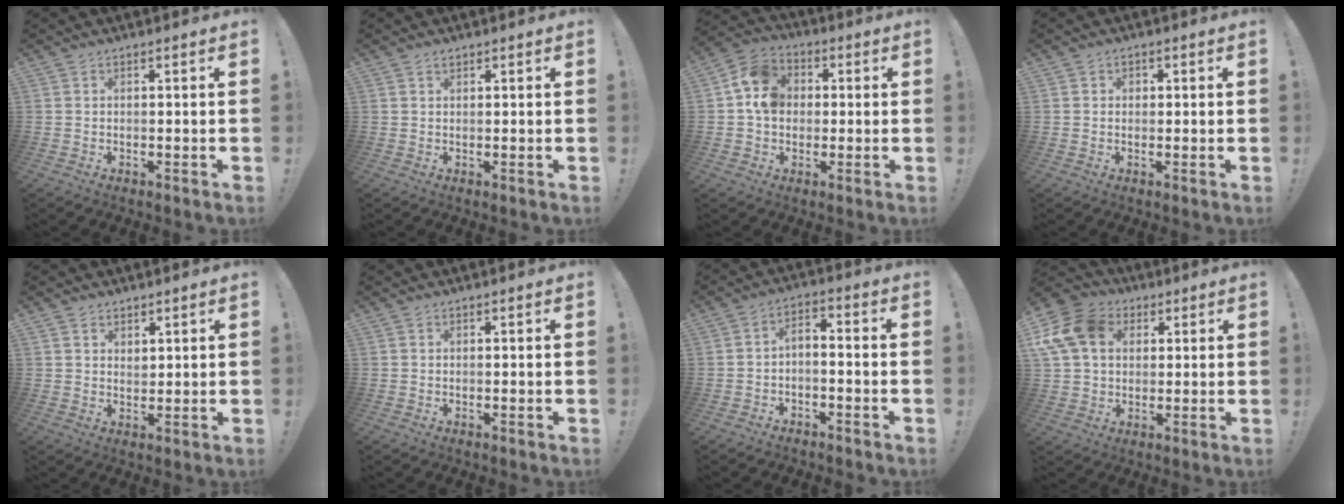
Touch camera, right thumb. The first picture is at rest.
{"total": 1.0, "force": [0.8, 0.4, 0.4], "torque": [-0.002, -0.003, 0.014]}
{"total": 11.4, "force": [1.5, 9.5, 6.1], "torque": [-0.090, 0.020, 0.038]}
{"total": 1.1, "force": [-0.1, 1.0, 0.5], "torque": [-0.007, 0.003, -0.003]}
{"total": 3.1, "force": [2.2, 2.1, 0.5], "torque": [0.003, -0.016, 0.037]}
{"total": 0.0}
{"total": 3.9, "force": [-3.0, 1.1, 2.2], "torque": [-0.047, 0.005, -0.056]}
{"total": 15.7, "force": [4.9, 12.0, 8.8], "torque": [-0.176, -0.010, 0.097]}